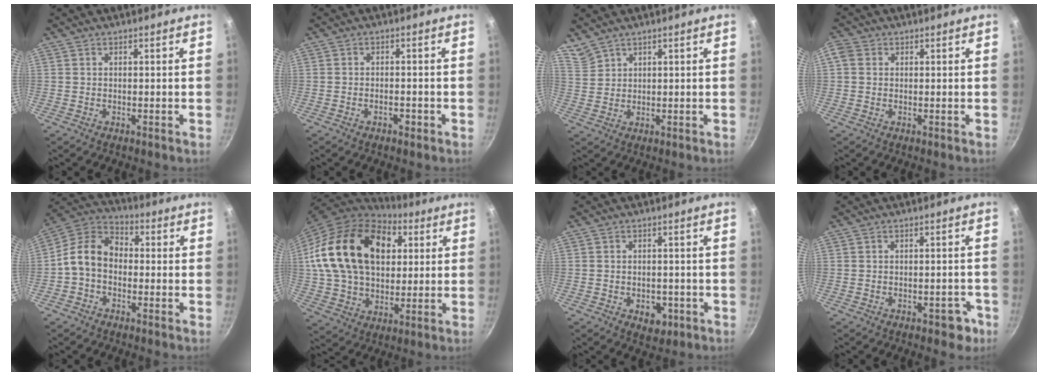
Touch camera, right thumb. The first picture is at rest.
{"total": 1.8, "force": [-1.1, 0.9, 1.2], "torque": [-0.016, 0.011, -0.017]}
{"total": 3.5, "force": [3.2, 1.2, 0.4], "torque": [-0.004, -0.005, 0.072]}
{"total": 2.6, "force": [0.5, 2.2, 1.2], "torque": [-0.023, 0.006, 0.001]}
{"total": 9.8, "force": [-1.5, 7.4, 6.3], "torque": [-0.096, 0.040, -0.052]}
{"total": 26.1, "force": [6.6, 17.8, 17.9], "torque": [-0.298, 0.012, 0.111]}
{"total": 4.8, "force": [-1.8, 3.3, 2.9], "torque": [-0.026, 0.010, -0.016]}
{"total": 4.2, "force": [-2.2, 2.4, 2.6], "torque": [-0.009, 0.028, -0.013]}